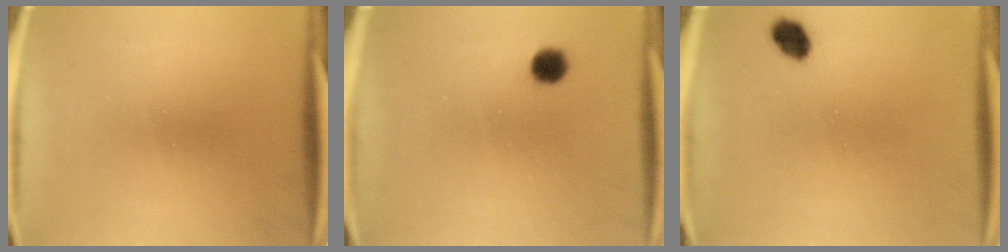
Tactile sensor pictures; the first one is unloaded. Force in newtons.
{"total": 3.1}
{"total": 3.7}